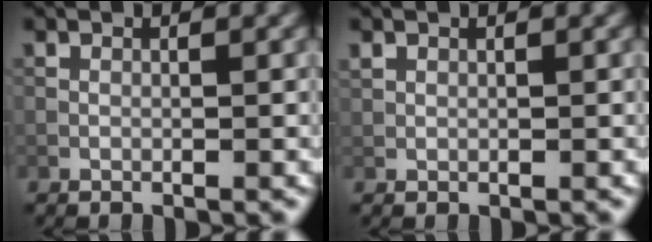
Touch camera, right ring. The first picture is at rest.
{"total": 0.6, "force": [0.4, 0.5, 0.1], "torque": [-0.002, 0.001, 0.011]}